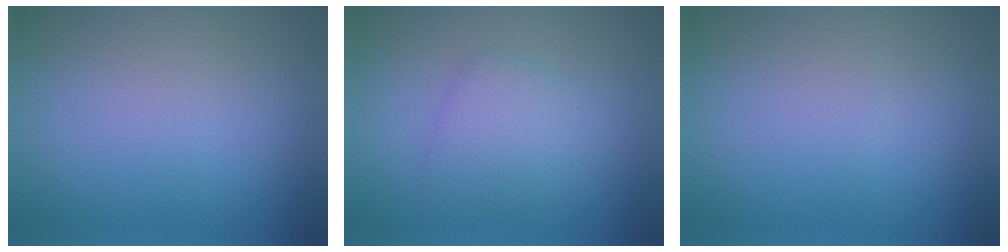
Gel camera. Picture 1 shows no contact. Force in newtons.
{"total": 2.8, "press": 2.8, "slide": 0.2}
{"total": 0.0}